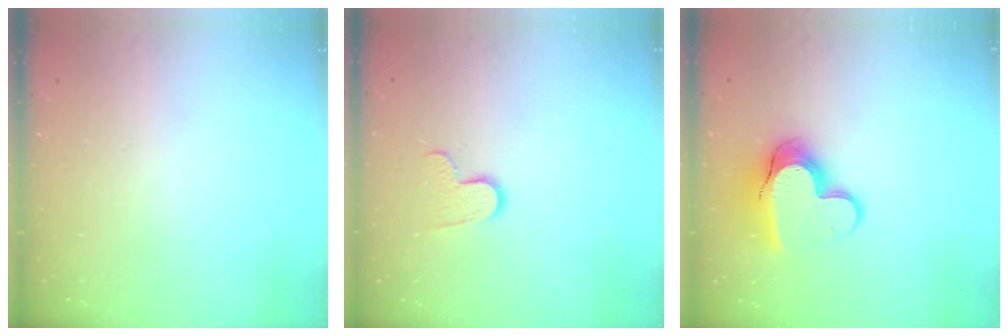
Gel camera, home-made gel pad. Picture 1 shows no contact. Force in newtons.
{"total": 7.2, "press": 7.2, "slide": 0.4}
{"total": 11.8, "press": 11.8, "slide": 1.0}